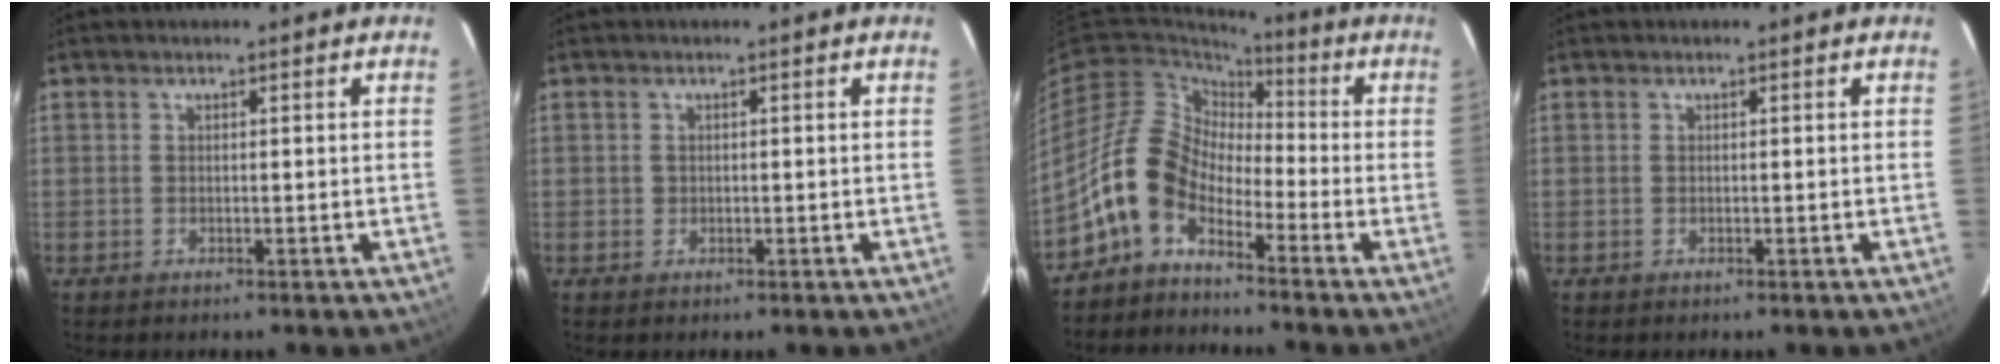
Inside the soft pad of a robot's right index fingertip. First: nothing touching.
{"total": 0.5, "force": [0.0, 0.5, 0.0], "torque": [0.003, 0.000, 0.000]}
{"total": 10.6, "force": [-6.1, 6.5, 5.8], "torque": [-0.115, 0.020, -0.133]}
{"total": 0.0}